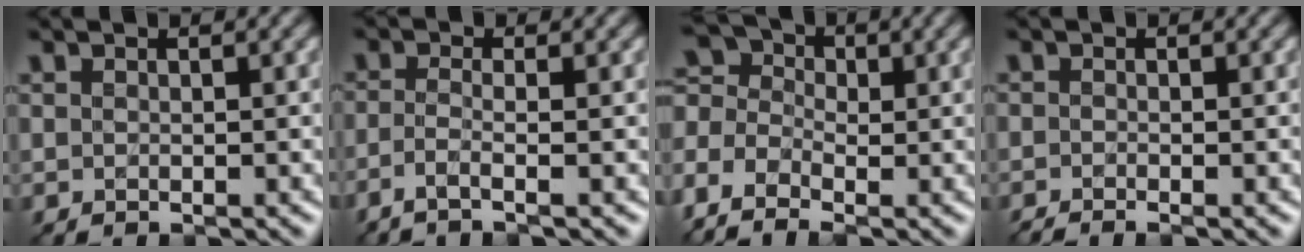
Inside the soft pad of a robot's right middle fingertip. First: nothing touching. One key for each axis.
{"total": 2.4, "fx": -1.3, "fy": 0.6, "fz": 1.9, "tx": -0.037, "ty": -0.009, "tz": -0.041}
{"total": 7.8, "fx": -2.9, "fy": 4.9, "fz": 5.3, "tx": -0.124, "ty": 0.002, "tz": -0.049}
{"total": 1.3, "fx": -1.0, "fy": 0.1, "fz": 0.7, "tx": -0.012, "ty": -0.012, "tz": -0.025}